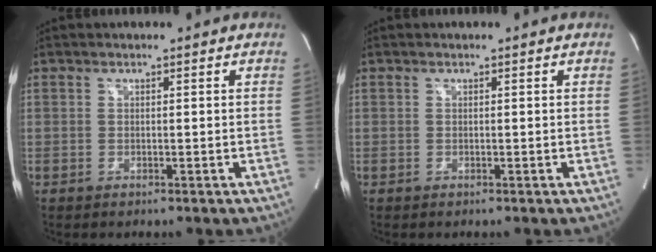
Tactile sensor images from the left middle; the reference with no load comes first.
{"total": 0.0}